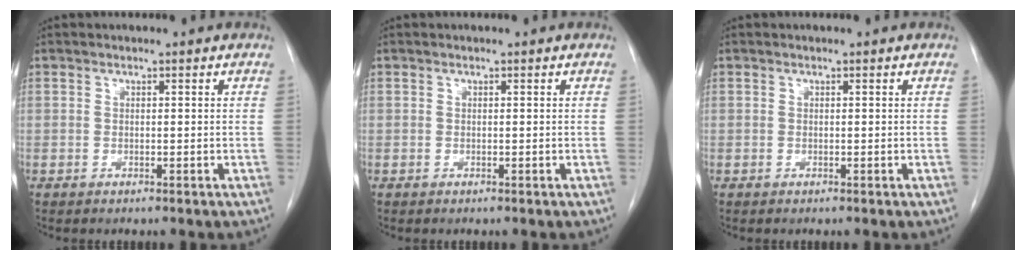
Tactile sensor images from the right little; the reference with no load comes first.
{"total": 0.0}
{"total": 0.0}